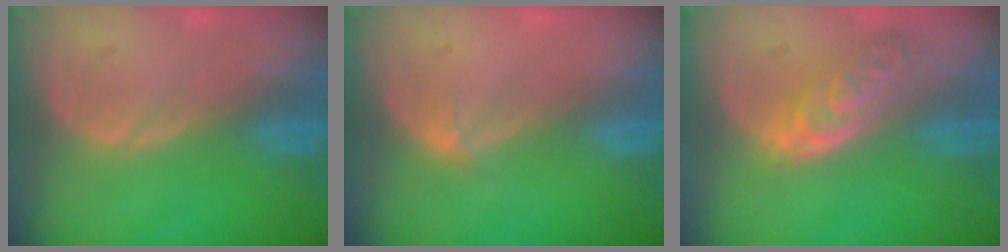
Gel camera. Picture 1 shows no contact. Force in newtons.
{"total": 0.7, "press": 0.7, "slide": 0.1}
{"total": 6.0, "press": 5.4, "slide": 2.7}